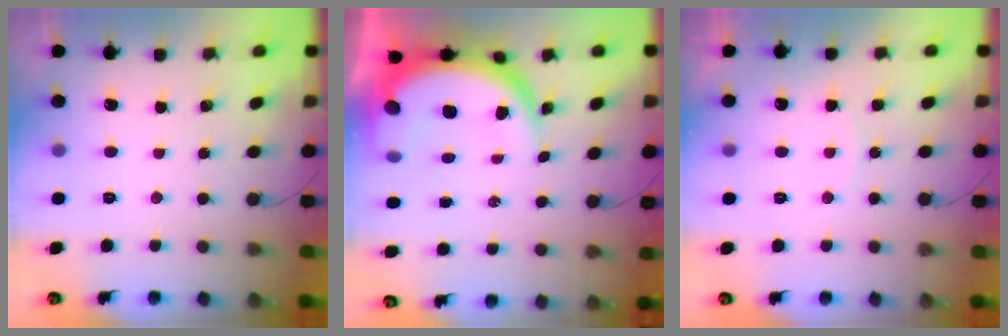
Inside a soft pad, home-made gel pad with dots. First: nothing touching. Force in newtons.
{"total": 12.1, "press": 12.0, "slide": 1.2}
{"total": 5.0, "press": 5.0, "slide": 0.6}